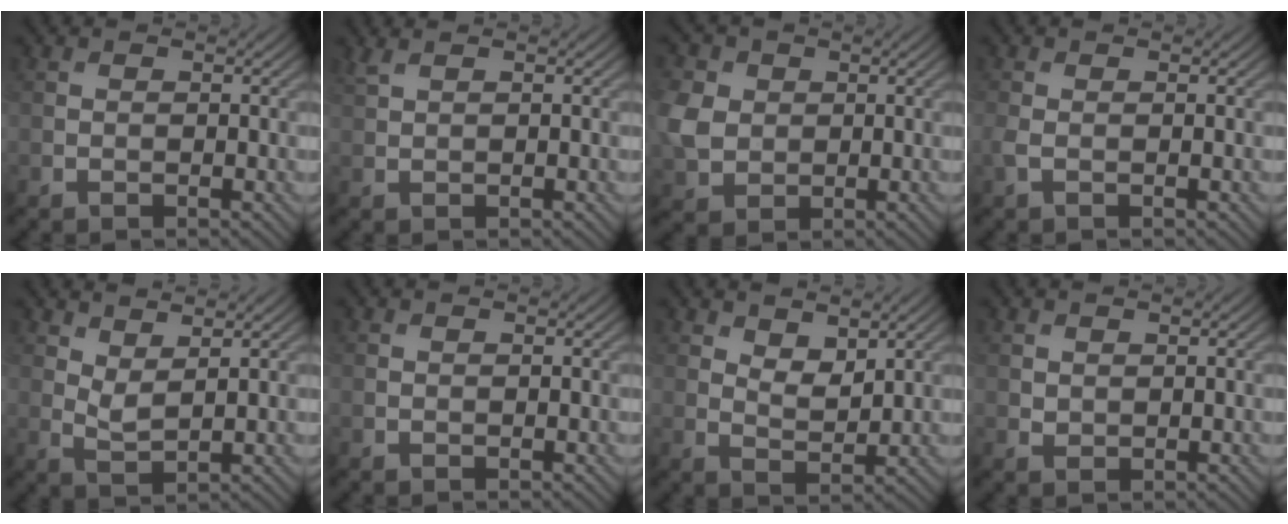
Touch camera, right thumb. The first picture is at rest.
{"total": 1.2, "force": [1.0, 0.2, 0.7], "torque": [-0.024, 0.007, 0.024]}
{"total": 6.1, "force": [0.6, 5.2, 3.2], "torque": [-0.106, 0.007, 0.007]}
{"total": 1.0, "force": [-0.3, 0.4, 0.9], "torque": [-0.030, -0.002, -0.008]}
{"total": 2.7, "force": [2.0, 0.8, 1.7], "torque": [-0.041, -0.005, 0.045]}
{"total": 0.0}
{"total": 3.7, "force": [2.4, 1.7, 2.2], "torque": [-0.047, -0.009, 0.045]}
{"total": 0.9, "force": [0.6, 0.7, 0.2], "torque": [-0.007, -0.003, 0.016]}